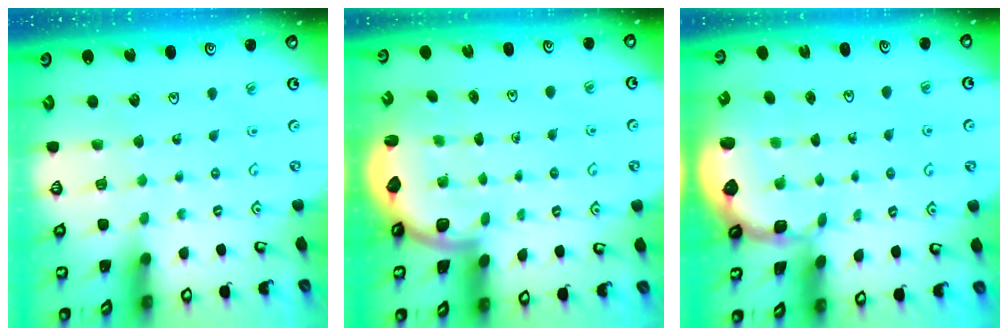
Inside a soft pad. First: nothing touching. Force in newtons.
{"total": 2.5, "press": 2.2, "slide": 1.1}
{"total": 2.5, "press": 1.8, "slide": 1.8}